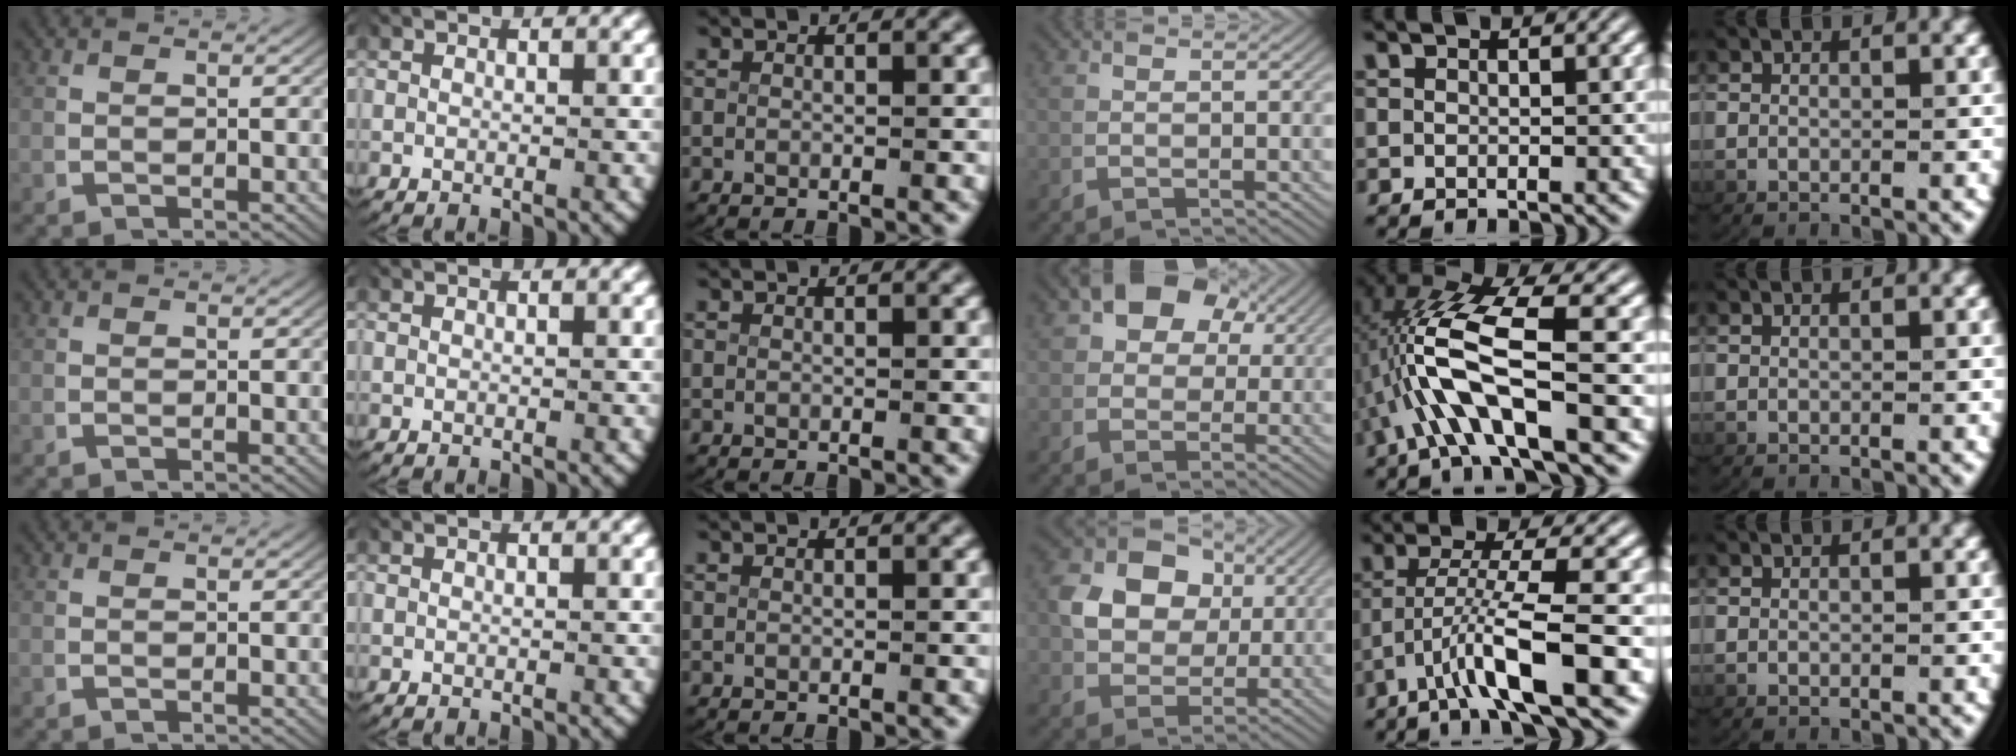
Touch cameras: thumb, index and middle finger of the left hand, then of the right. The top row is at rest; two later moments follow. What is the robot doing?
{"motion": "lift_and_place", "object": "key"}